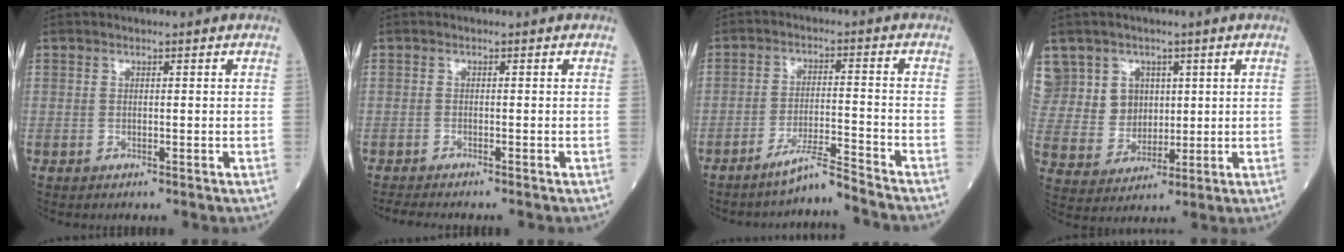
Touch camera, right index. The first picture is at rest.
{"total": 3.8, "force": [-3.4, -0.1, 1.7], "torque": [-0.022, -0.009, -0.053]}
{"total": 5.8, "force": [-5.2, -1.7, 1.7], "torque": [-0.030, -0.017, -0.095]}
{"total": 11.8, "force": [4.9, 10.4, 2.4], "torque": [-0.064, 0.046, 0.113]}